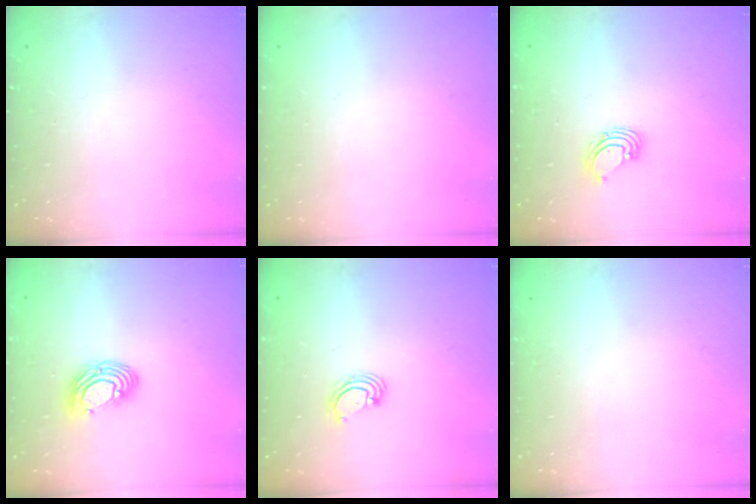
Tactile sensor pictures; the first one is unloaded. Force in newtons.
{"total": 0.0}
{"total": 2.3, "press": 2.3, "slide": 0.2}
{"total": 8.5, "press": 8.4, "slide": 1.3}
{"total": 2.8, "press": 2.8, "slide": 0.3}
{"total": 0.0}